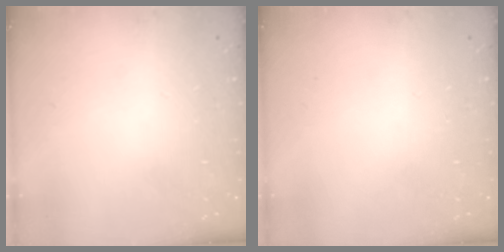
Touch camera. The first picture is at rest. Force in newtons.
{"total": 0.0}